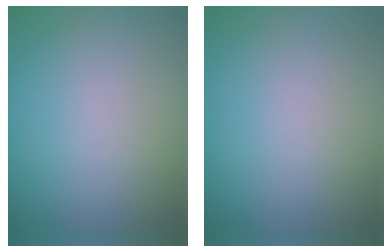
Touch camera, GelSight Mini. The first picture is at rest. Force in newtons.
{"total": 0.0}